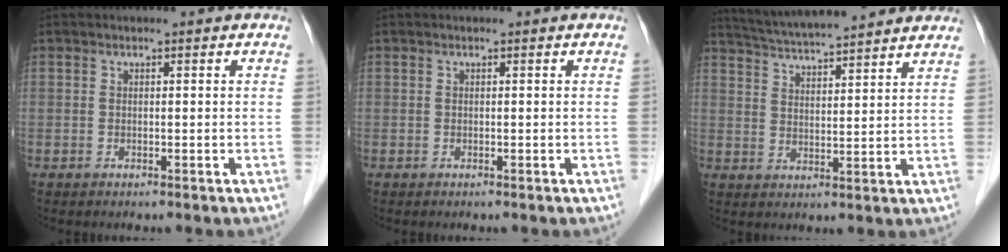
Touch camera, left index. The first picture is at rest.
{"total": 0.0}
{"total": 16.1, "force": [14.5, 0.7, 7.0], "torque": [-0.122, 0.027, 0.206]}